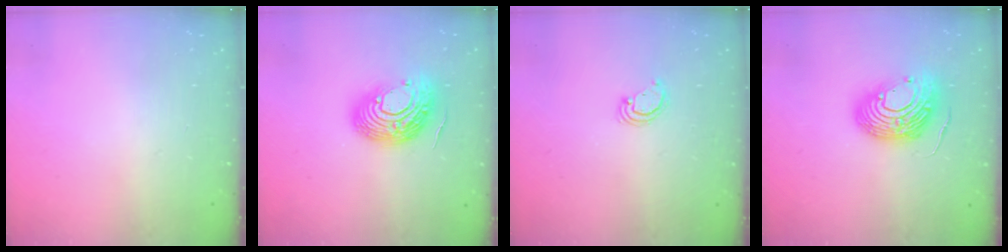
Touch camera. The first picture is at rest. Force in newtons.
{"total": 15.0, "press": 14.9, "slide": 1.5}
{"total": 2.5, "press": 2.5, "slide": 0.2}
{"total": 14.0, "press": 13.9, "slide": 2.3}